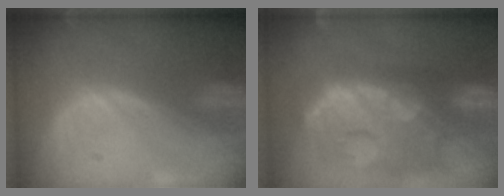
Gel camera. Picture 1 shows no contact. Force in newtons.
{"total": 14.5, "press": 11.7, "slide": 8.5}